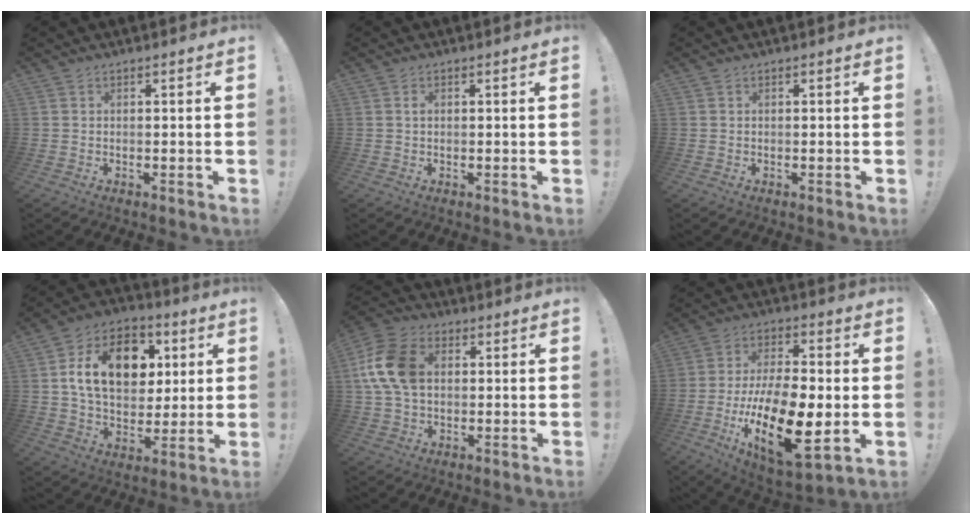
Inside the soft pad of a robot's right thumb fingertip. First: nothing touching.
{"total": 0.7, "force": [0.0, 0.5, 0.4], "torque": [-0.009, 0.003, 0.000]}
{"total": 0.0}
{"total": 18.8, "force": [5.3, 12.9, 12.5], "torque": [-0.185, -0.005, 0.097]}
{"total": 14.9, "force": [2.1, 10.5, 10.4], "torque": [-0.194, 0.008, 0.042]}
{"total": 22.7, "force": [-5.2, 10.4, 19.5], "torque": [-0.357, 0.020, -0.075]}